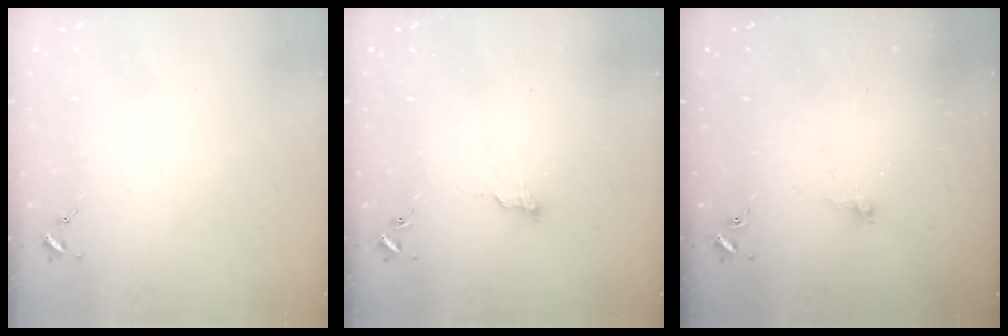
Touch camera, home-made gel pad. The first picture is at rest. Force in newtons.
{"total": 6.4, "press": 6.4, "slide": 0.6}
{"total": 6.2, "press": 6.2, "slide": 0.6}